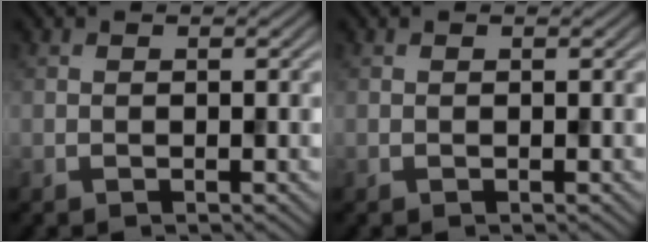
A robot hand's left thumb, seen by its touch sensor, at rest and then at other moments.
{"total": 0.0}